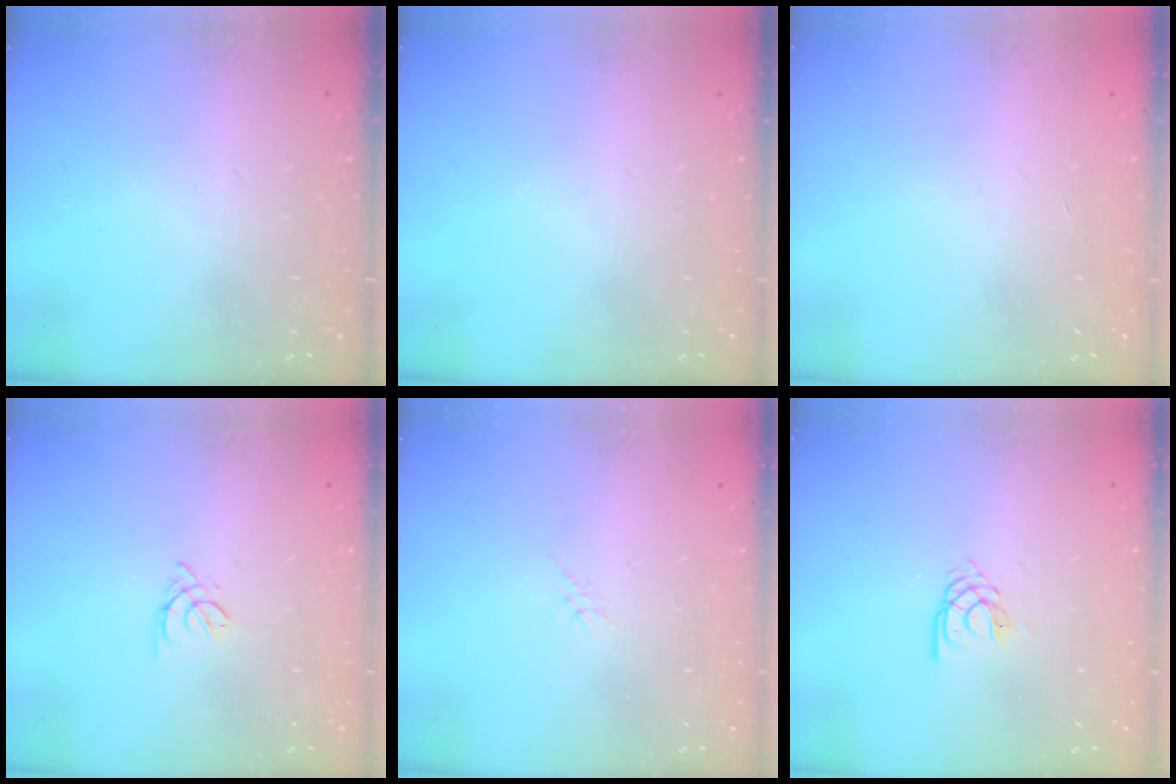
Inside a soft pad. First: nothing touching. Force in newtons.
{"total": 0.0}
{"total": 0.9, "press": 0.8, "slide": 0.2}
{"total": 3.0, "press": 2.9, "slide": 0.7}
{"total": 1.7, "press": 1.6, "slide": 0.4}
{"total": 2.6, "press": 2.6, "slide": 0.3}